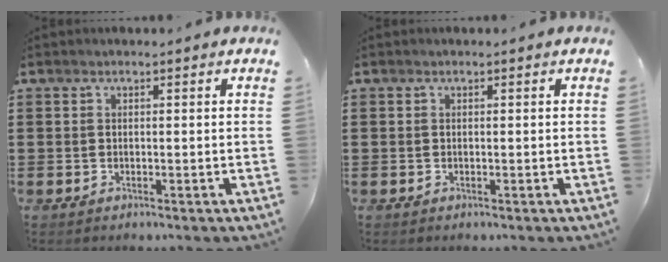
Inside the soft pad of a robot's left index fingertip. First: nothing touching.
{"total": 0.0}